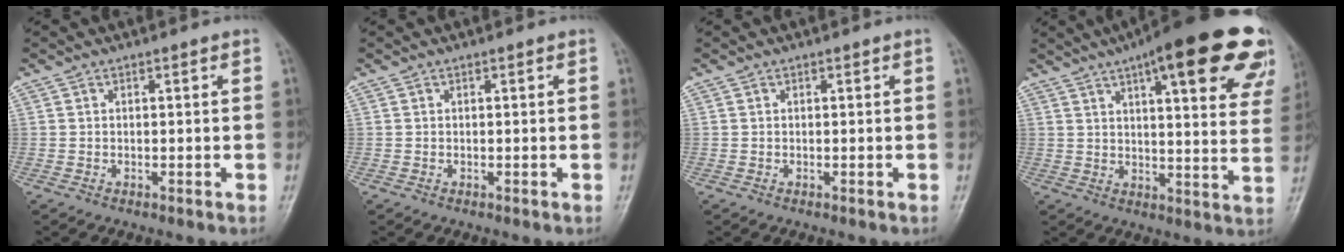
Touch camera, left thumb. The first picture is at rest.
{"total": 0.0}
{"total": 0.0}
{"total": 27.1, "force": [15.9, 7.2, 20.7], "torque": [-0.234, -0.021, 0.197]}